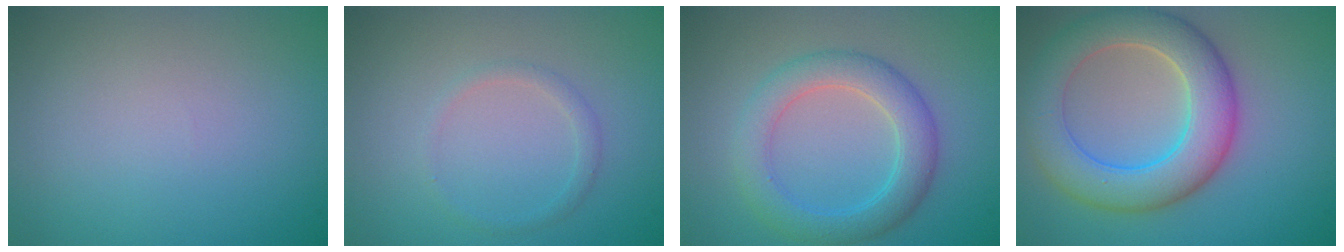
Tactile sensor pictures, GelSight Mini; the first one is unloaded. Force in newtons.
{"total": 1.2, "press": 1.2, "slide": 0.0}
{"total": 4.6, "press": 4.6, "slide": 0.2}
{"total": 7.8, "press": 7.8, "slide": 0.6}